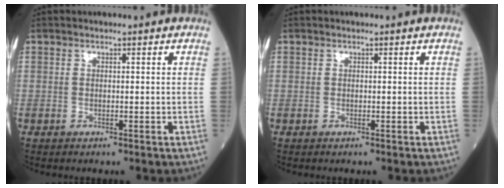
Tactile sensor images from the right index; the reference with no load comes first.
{"total": 0.0}